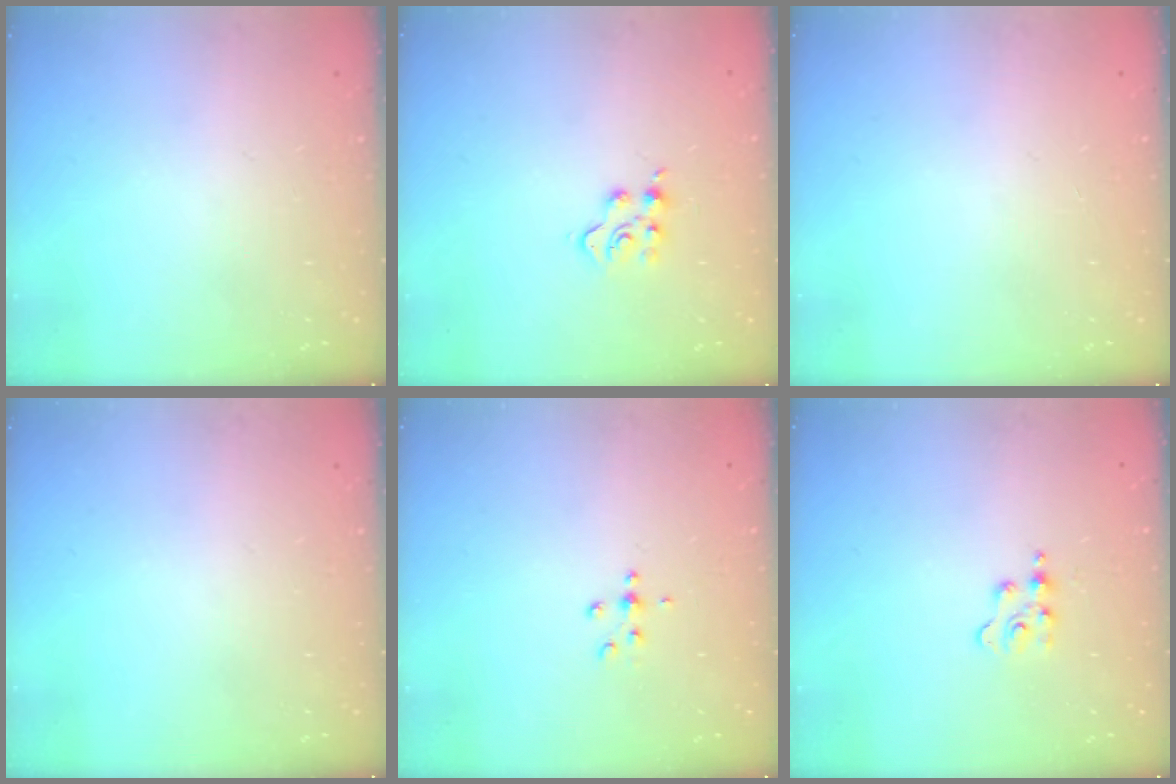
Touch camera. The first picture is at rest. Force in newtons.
{"total": 5.1, "press": 5.0, "slide": 0.5}
{"total": 0.7, "press": 0.7, "slide": 0.2}
{"total": 0.0}
{"total": 4.9, "press": 4.5, "slide": 1.9}
{"total": 3.0, "press": 3.0, "slide": 0.5}